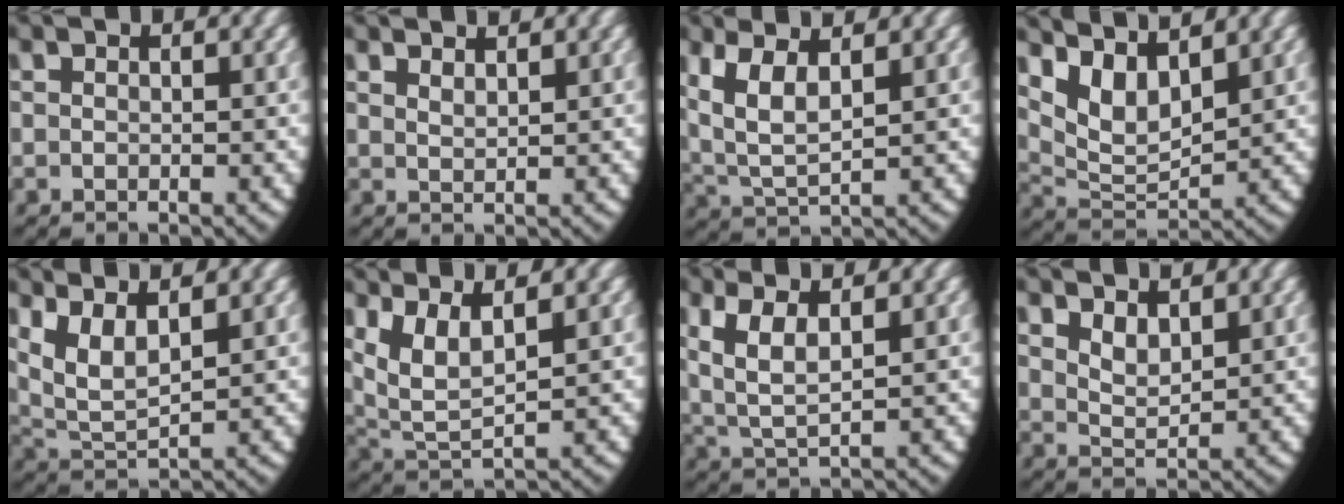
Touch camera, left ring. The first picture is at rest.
{"total": 1.8, "force": [1.8, -0.4, 0.2], "torque": [-0.007, -0.007, 0.039]}
{"total": 6.7, "force": [1.5, 4.6, 4.6], "torque": [-0.135, -0.026, 0.040]}
{"total": 8.6, "force": [2.7, 6.1, 5.4], "torque": [-0.129, -0.019, 0.049]}
{"total": 8.4, "force": [2.2, 6.5, 4.8], "torque": [-0.147, -0.025, 0.038]}
{"total": 8.1, "force": [2.4, 6.0, 5.0], "torque": [-0.149, -0.026, 0.045]}
{"total": 5.5, "force": [1.3, 3.4, 4.2], "torque": [-0.116, -0.018, 0.035]}
{"total": 3.8, "force": [2.3, 2.2, 2.0], "torque": [-0.047, -0.010, 0.037]}